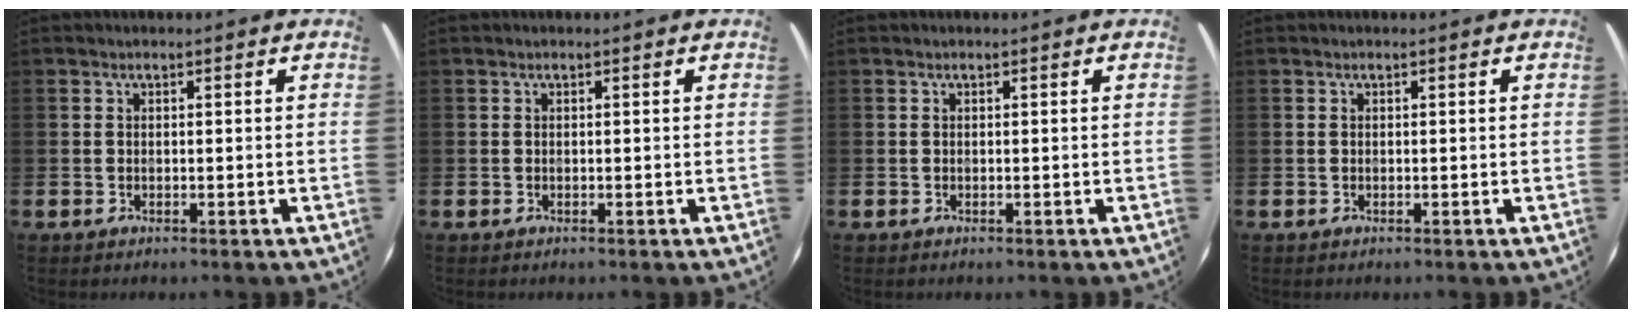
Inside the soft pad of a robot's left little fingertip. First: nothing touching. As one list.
[{"total": 0.0}, {"total": 0.0}, {"total": 0.0}]